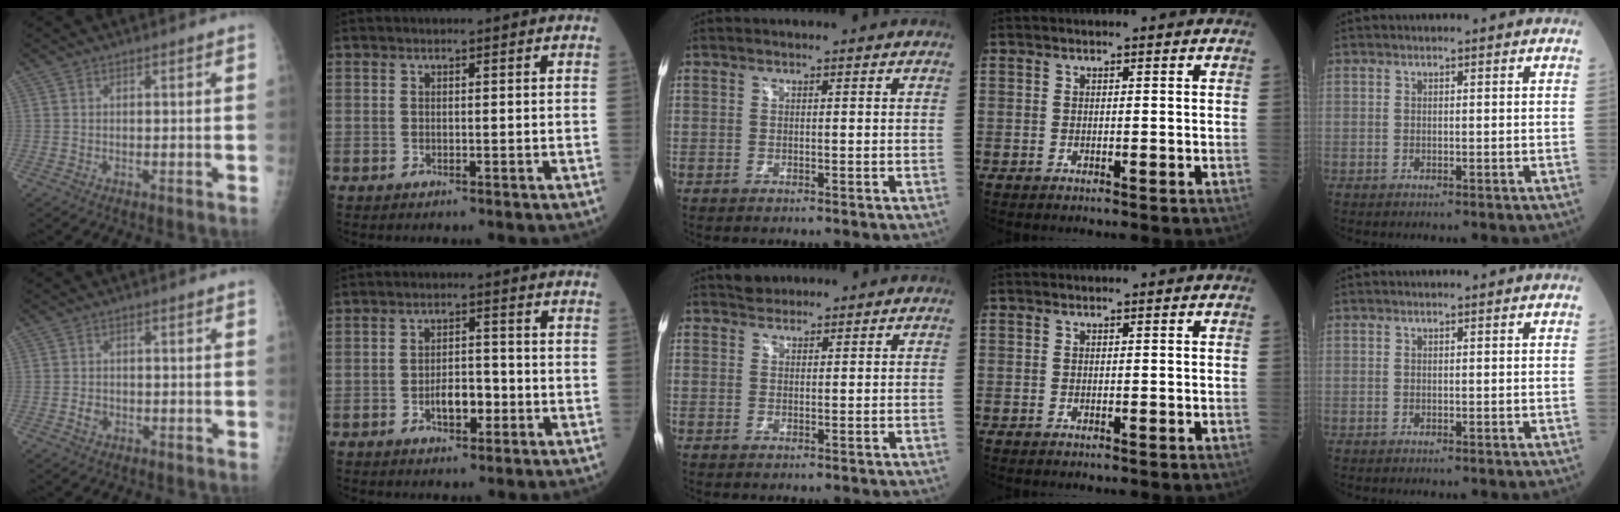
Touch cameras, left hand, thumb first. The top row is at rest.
{"thumb": {"total": 1.8, "force": [-0.7, 1.5, 0.9], "torque": [-0.011, 0.004, -0.011]}, "index": {"total": 4.3, "force": [-1.6, 2.0, 3.5], "torque": [-0.061, 0.006, -0.027]}, "middle": {"total": 1.8, "force": [1.6, 0.8, -0.1], "torque": [-0.001, 0.010, 0.026]}}